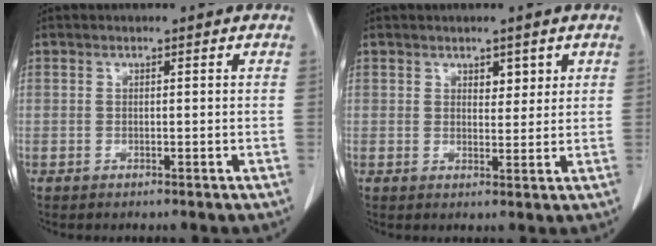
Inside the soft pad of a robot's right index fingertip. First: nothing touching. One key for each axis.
{"total": 2.5, "fx": 1.5, "fy": 1.5, "fz": 1.4, "tx": -0.015, "ty": -0.002, "tz": 0.026}